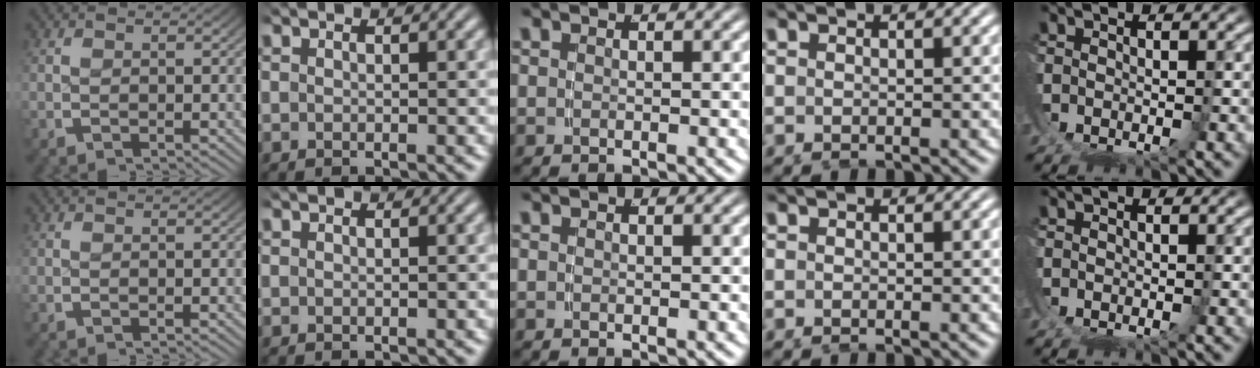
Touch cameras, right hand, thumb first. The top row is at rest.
{}